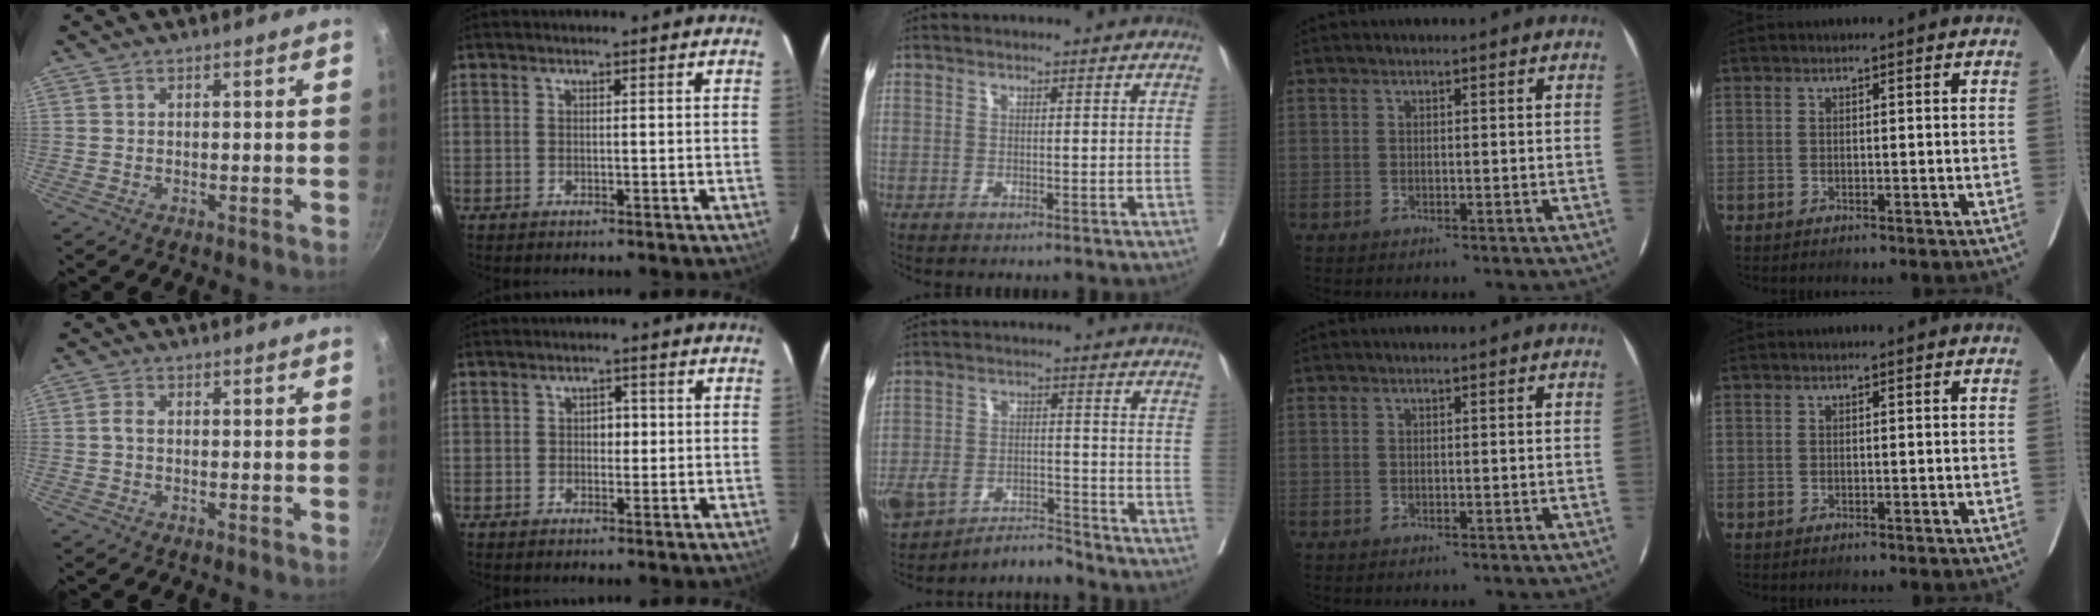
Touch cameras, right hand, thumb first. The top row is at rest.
{"thumb": {"total": 1.7, "force": [-0.1, 1.0, 1.4], "torque": [-0.026, 0.002, -0.006]}, "index": {"total": 2.3, "force": [0.1, 1.5, 1.7], "torque": [-0.024, 0.007, 0.001]}, "middle": {"total": 6.5, "force": [-5.8, 2.1, 2.1], "torque": [-0.043, 0.020, -0.102]}}